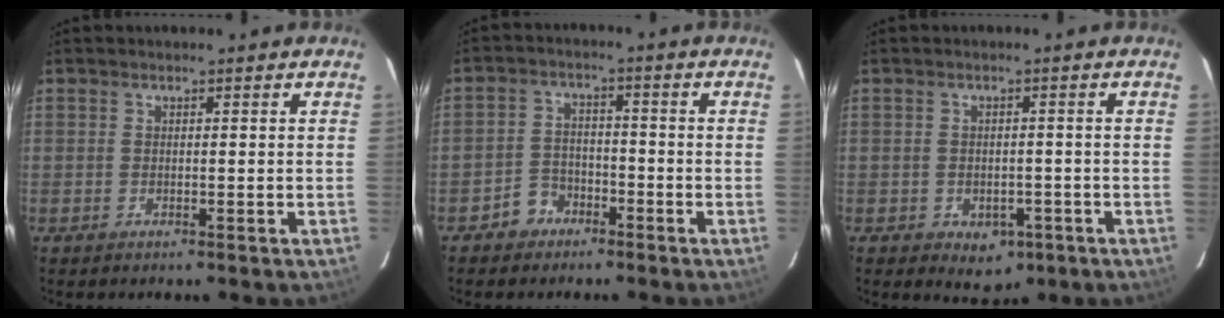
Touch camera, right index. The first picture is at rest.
{"total": 4.5, "force": [-2.8, 3.4, 0.7], "torque": [-0.009, 0.014, -0.049]}
{"total": 4.0, "force": [-1.9, 2.8, 2.1], "torque": [-0.021, 0.003, -0.012]}